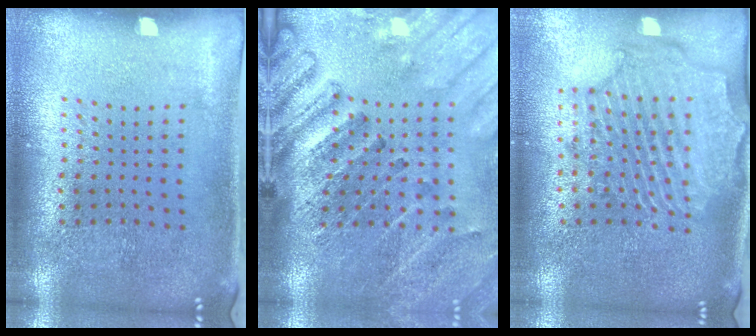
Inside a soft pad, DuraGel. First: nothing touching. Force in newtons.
{"total": 3.0, "press": 2.9, "slide": 0.8}
{"total": 2.3, "press": 2.2, "slide": 0.8}